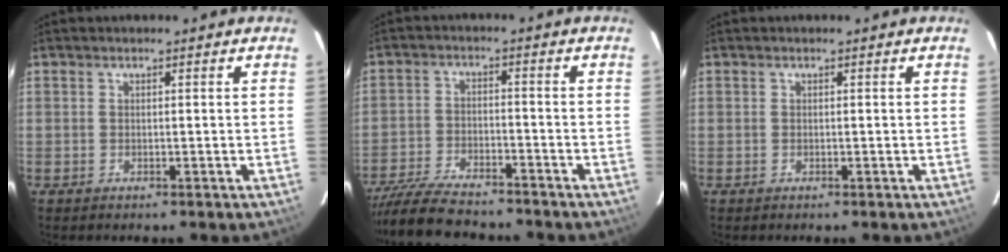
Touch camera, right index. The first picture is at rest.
{"total": 14.1, "force": [-12.5, 3.0, 5.9], "torque": [-0.142, -0.021, -0.217]}
{"total": 0.0}